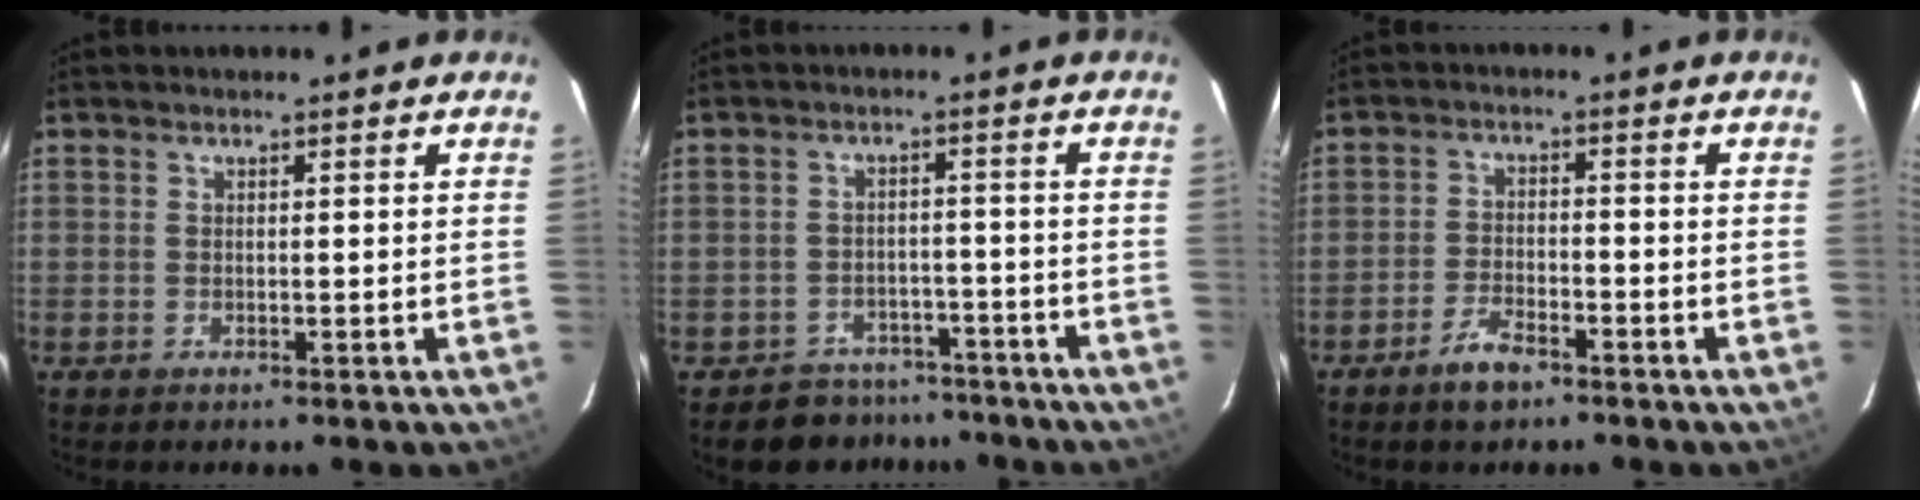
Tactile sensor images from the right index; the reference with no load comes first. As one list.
[{"total": 7.0, "force": [-5.5, 4.4, -0.1], "torque": [-0.005, 0.031, -0.074]}, {"total": 5.1, "force": [-3.8, 2.0, 2.8], "torque": [-0.071, 0.000, -0.069]}]